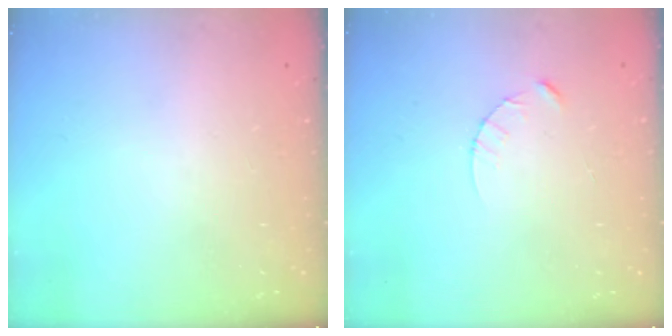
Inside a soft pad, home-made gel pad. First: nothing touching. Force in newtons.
{"total": 2.5, "press": 2.5, "slide": 0.3}